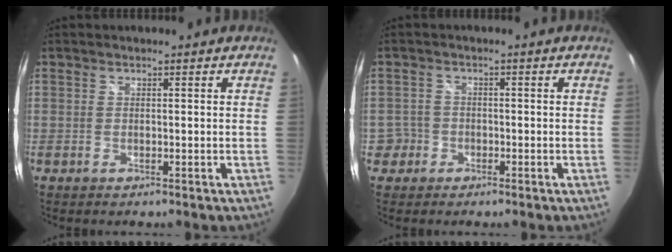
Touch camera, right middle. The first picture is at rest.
{"total": 3.6, "force": [-1.6, 3.2, 0.2], "torque": [-0.005, 0.016, -0.029]}